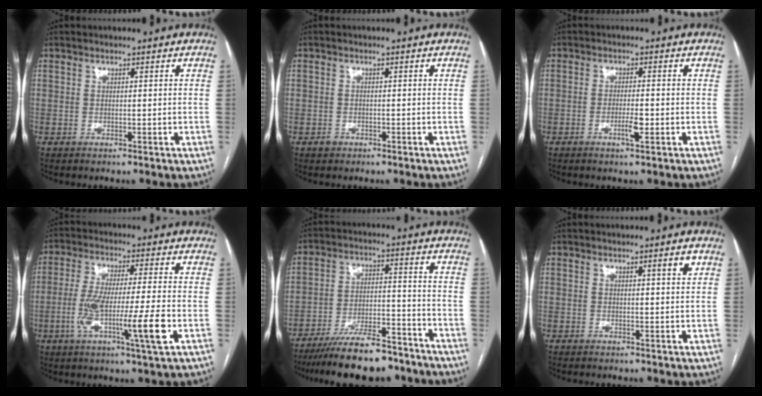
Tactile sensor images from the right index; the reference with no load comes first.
{"total": 1.3, "force": [-0.8, 1.0, 0.1], "torque": [0.000, 0.004, -0.012]}
{"total": 3.0, "force": [-1.2, 0.3, 2.7], "torque": [-0.051, -0.002, -0.019]}
{"total": 12.2, "force": [-3.4, 0.0, 11.7], "torque": [-0.218, -0.010, -0.064]}
{"total": 13.8, "force": [-11.4, 3.4, 6.9], "torque": [-0.112, 0.005, -0.185]}
{"total": 1.7, "force": [0.9, 0.0, 1.4], "torque": [-0.019, -0.002, 0.012]}